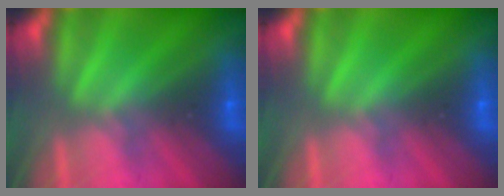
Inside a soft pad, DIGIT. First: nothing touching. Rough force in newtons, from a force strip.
{"total": 0.0}